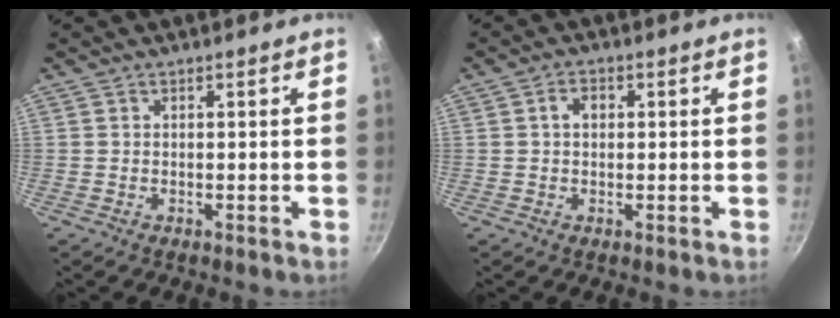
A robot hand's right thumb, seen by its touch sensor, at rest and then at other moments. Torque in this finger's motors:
{"motor_torque": [-0.23, 0.55, 0.58, -0.15, -0.01]}